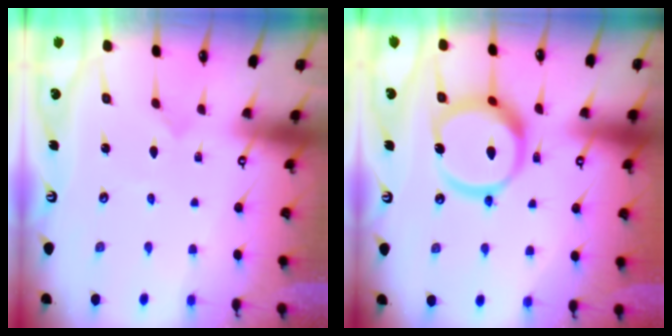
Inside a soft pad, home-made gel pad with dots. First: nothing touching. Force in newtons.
{"total": 15.3, "press": 15.1, "slide": 2.1}